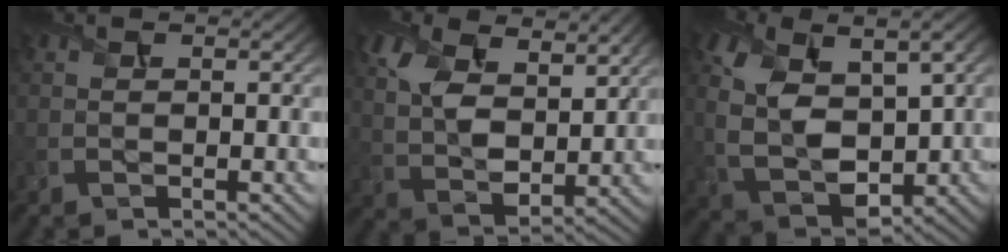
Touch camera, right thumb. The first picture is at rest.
{"total": 9.5, "force": [4.6, 5.2, 6.5], "torque": [-0.159, 0.002, 0.087]}
{"total": 11.0, "force": [2.0, 6.4, 8.8], "torque": [-0.211, -0.007, 0.042]}